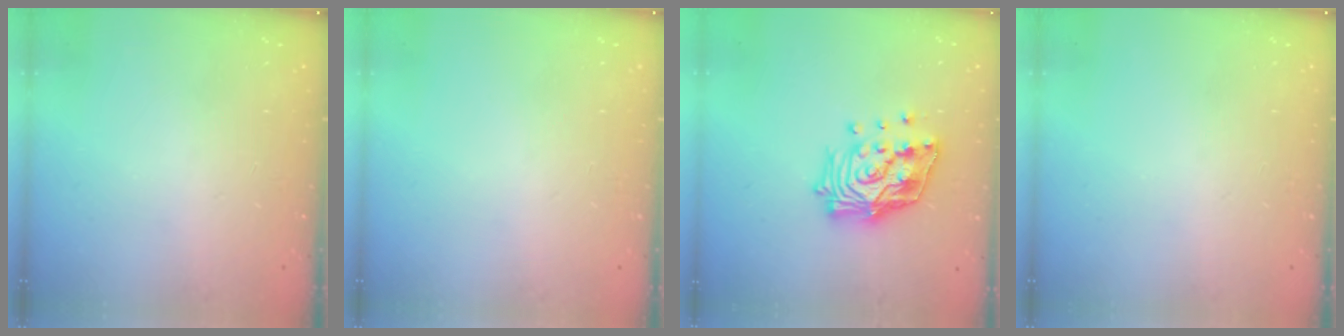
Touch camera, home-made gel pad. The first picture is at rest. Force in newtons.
{"total": 0.0}
{"total": 16.6, "press": 16.4, "slide": 2.7}
{"total": 0.0}